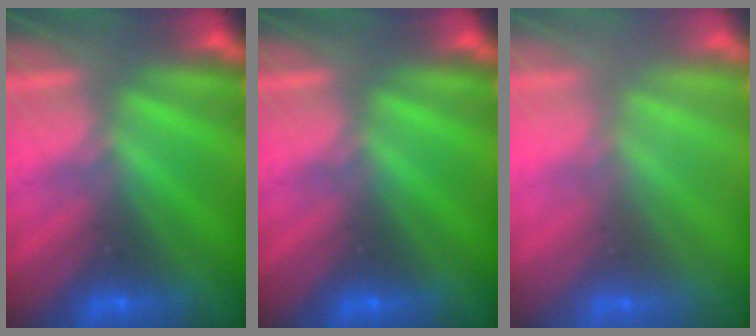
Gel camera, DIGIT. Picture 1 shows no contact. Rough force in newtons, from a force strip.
{"total": 0.0}
{"total": 3.1}